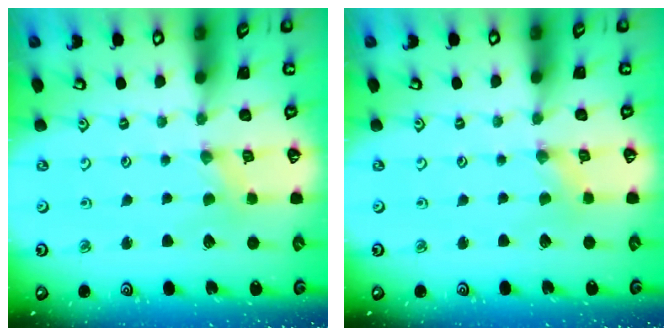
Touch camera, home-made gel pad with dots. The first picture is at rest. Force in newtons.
{"total": 0.9, "press": 0.9, "slide": 0.2}